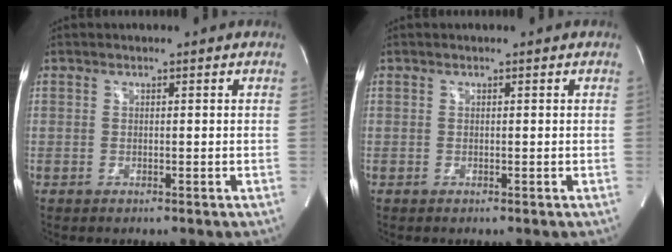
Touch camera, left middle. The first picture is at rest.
{"total": 0.0}